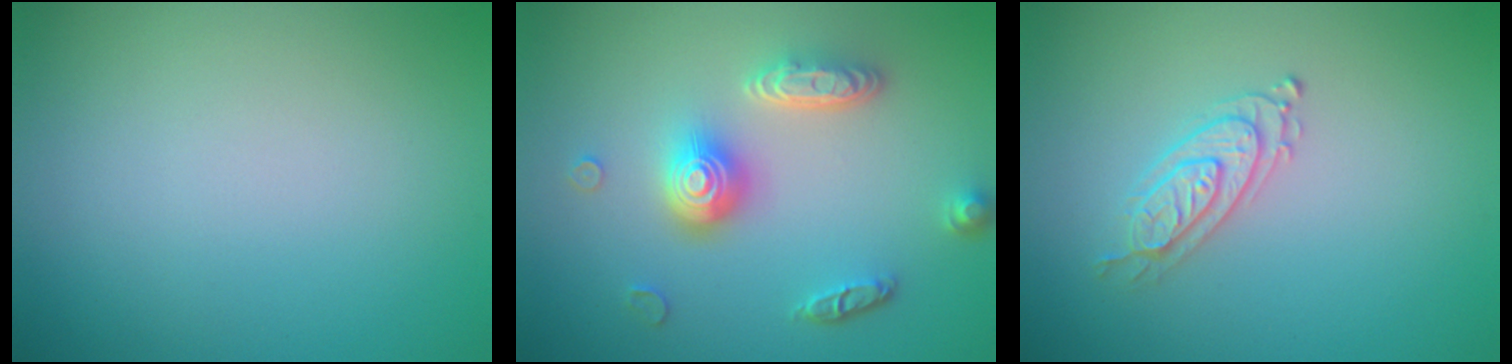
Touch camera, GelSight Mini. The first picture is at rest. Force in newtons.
{"total": 4.7, "press": 3.6, "slide": 3.0}
{"total": 2.1, "press": 2.1, "slide": 0.4}